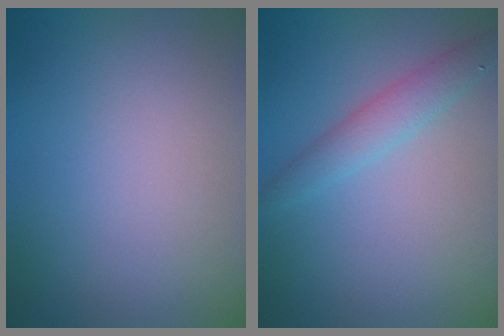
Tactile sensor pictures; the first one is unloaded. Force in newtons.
{"total": 2.3, "press": 2.3, "slide": 0.0}